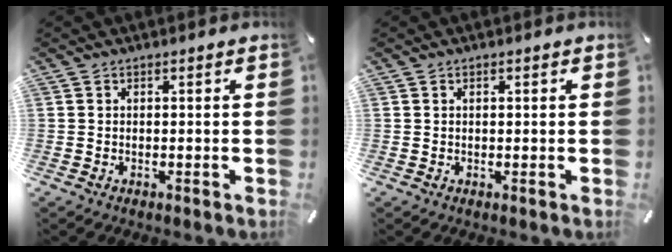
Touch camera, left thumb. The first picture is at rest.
{"total": 0.6, "force": [0.2, 0.3, 0.4], "torque": [-0.008, 0.002, 0.003]}